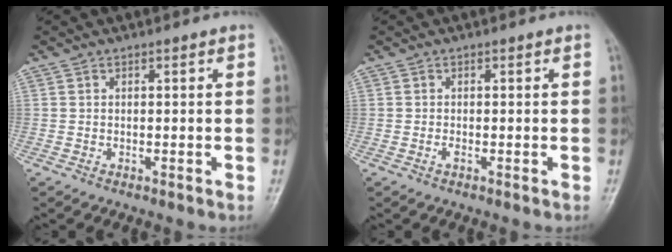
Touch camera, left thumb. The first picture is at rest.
{"total": 0.6, "force": [-0.2, 0.3, 0.5], "torque": [-0.008, -0.001, -0.006]}